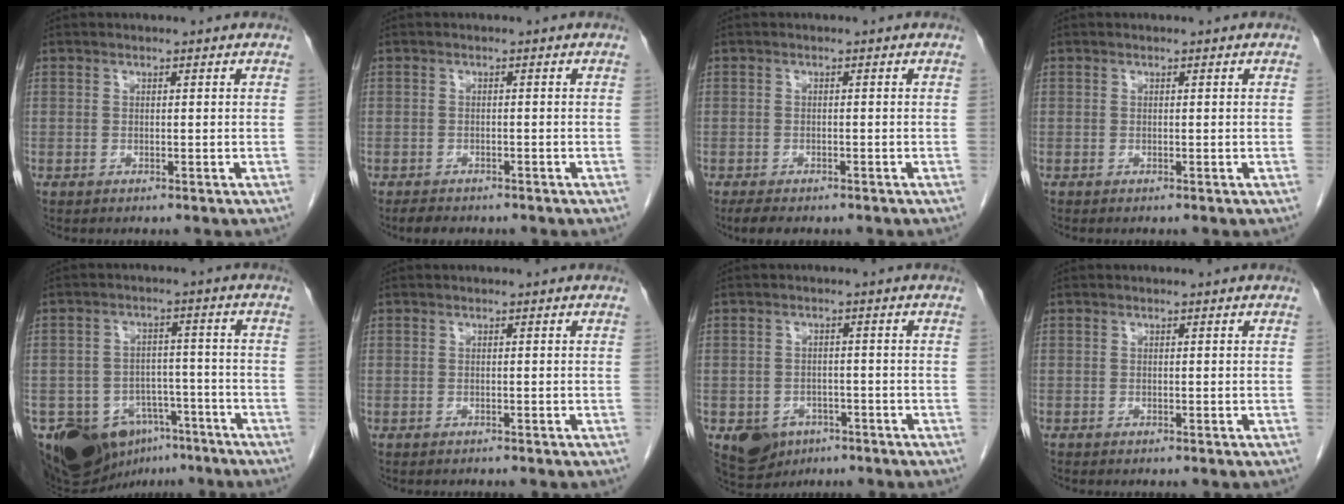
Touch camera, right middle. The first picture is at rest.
{"total": 2.9, "force": [-2.4, 1.1, 1.1], "torque": [-0.024, -0.004, -0.033]}
{"total": 3.5, "force": [-2.7, 1.2, 1.8], "torque": [-0.033, -0.007, -0.036]}
{"total": 0.0}
{"total": 13.9, "force": [-9.0, 8.7, 6.1], "torque": [-0.094, 0.022, -0.136]}
{"total": 0.6, "force": [-0.6, 0.1, 0.0], "torque": [-0.005, -0.001, -0.009]}
{"total": 6.5, "force": [-3.6, 5.0, 2.1], "torque": [-0.032, 0.004, -0.047]}
{"total": 0.0}